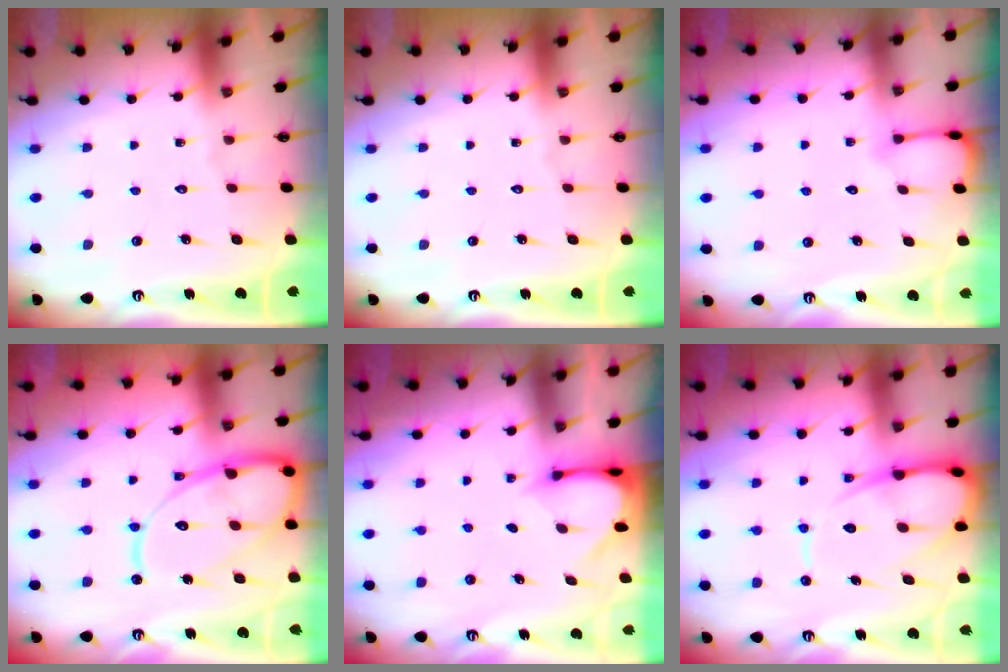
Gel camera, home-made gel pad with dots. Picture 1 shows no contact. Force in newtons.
{"total": 0.0}
{"total": 3.5, "press": 3.5, "slide": 0.4}
{"total": 17.7, "press": 17.6, "slide": 1.8}
{"total": 3.0, "press": 3.0, "slide": 0.4}
{"total": 12.7, "press": 12.6, "slide": 1.3}